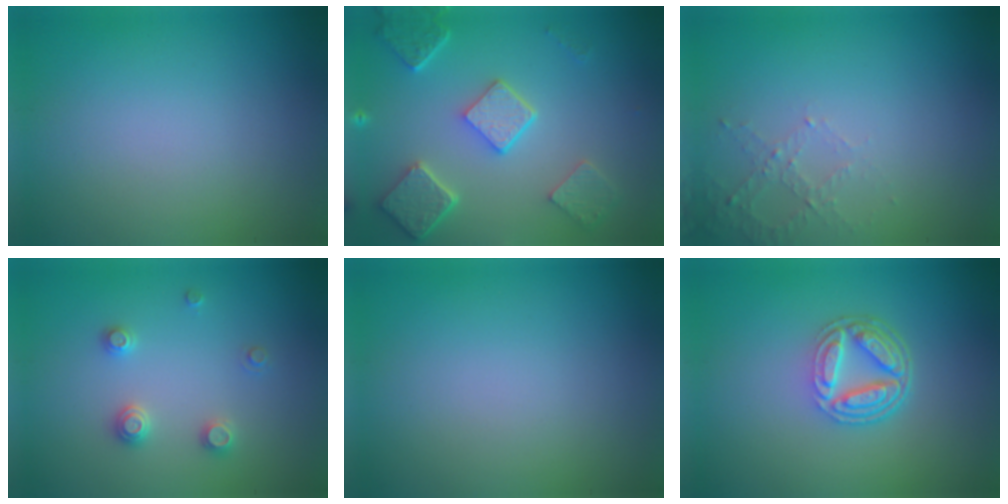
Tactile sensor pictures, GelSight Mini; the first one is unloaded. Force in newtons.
{"total": 5.4, "press": 4.2, "slide": 3.4}
{"total": 1.8, "press": 1.7, "slide": 0.5}
{"total": 2.0, "press": 2.0, "slide": 0.2}
{"total": 0.0}
{"total": 4.7, "press": 3.4, "slide": 3.2}